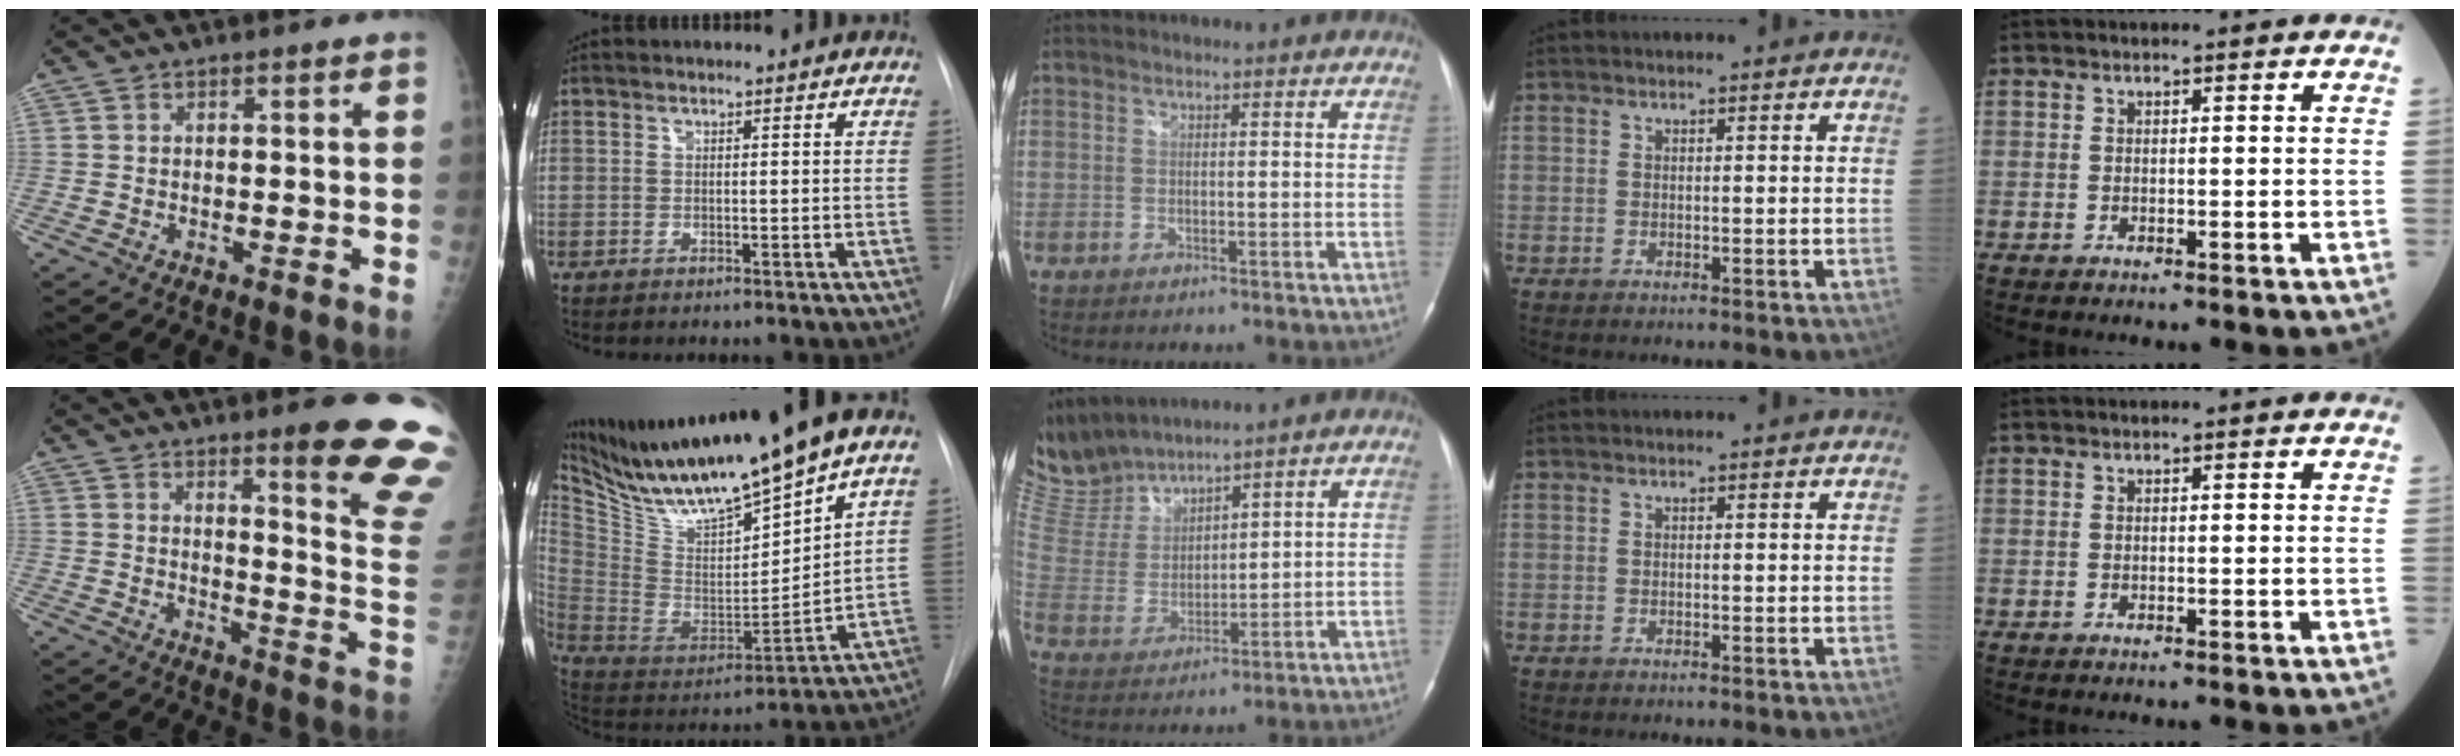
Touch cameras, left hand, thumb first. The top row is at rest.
{"thumb": {"total": 17.0, "force": [11.2, 1.5, 12.7], "torque": [-0.126, -0.081, 0.141]}, "index": {"total": 20.0, "force": [16.3, 0.9, 11.6], "torque": [-0.213, -0.011, 0.304]}, "middle": {"total": 11.7, "force": [11.3, 1.7, 2.4], "torque": [-0.077, 0.011, 0.248]}}